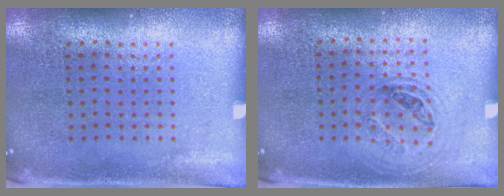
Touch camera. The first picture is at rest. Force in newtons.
{"total": 1.0, "press": 0.9, "slide": 0.3}